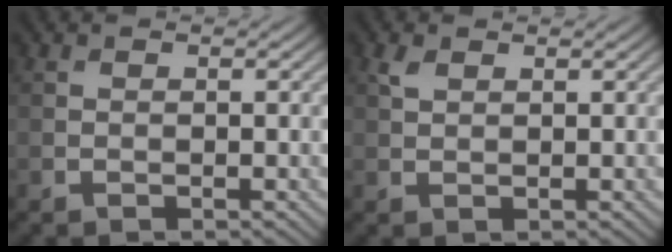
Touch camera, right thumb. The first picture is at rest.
{"total": 1.4, "force": [0.9, 0.8, 0.8], "torque": [-0.023, 0.003, 0.018]}